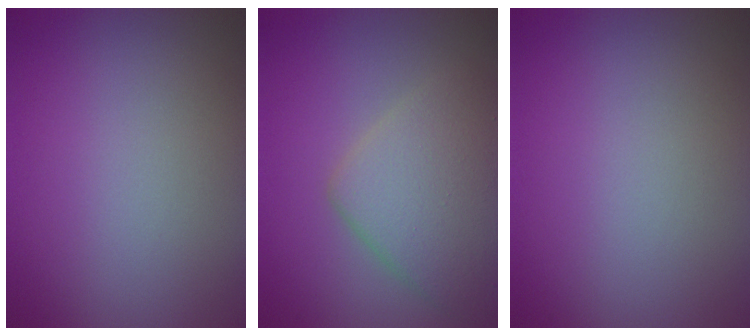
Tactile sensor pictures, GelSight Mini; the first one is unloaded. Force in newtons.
{"total": 5.0, "press": 5.0, "slide": 0.3}
{"total": 0.0}